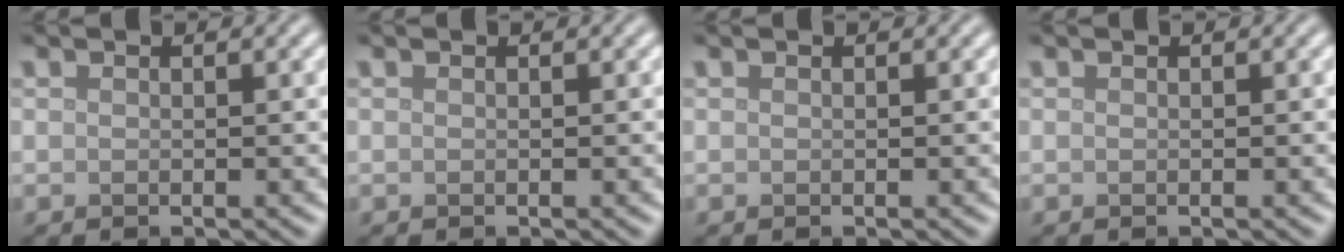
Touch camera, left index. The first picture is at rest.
{"total": 0.0}
{"total": 0.0}
{"total": 0.0}